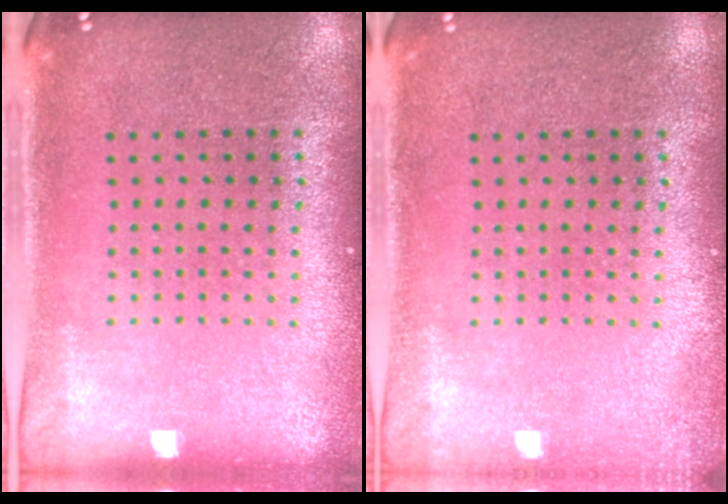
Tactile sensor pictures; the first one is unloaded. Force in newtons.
{"total": 1.0, "press": 1.0, "slide": 0.3}